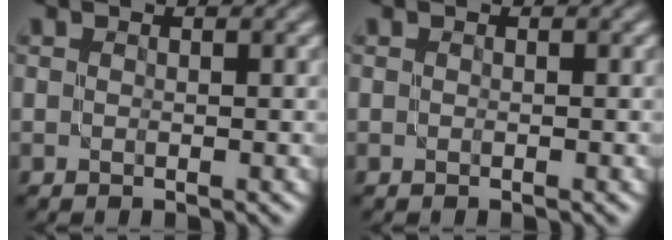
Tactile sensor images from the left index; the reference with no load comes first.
{"total": 0.0}